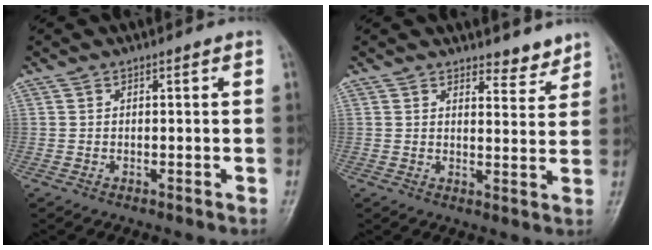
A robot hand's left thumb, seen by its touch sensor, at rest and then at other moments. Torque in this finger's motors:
{"motor_torque": [-0.21, -0.19, 0.01, 0.01, 0.05]}